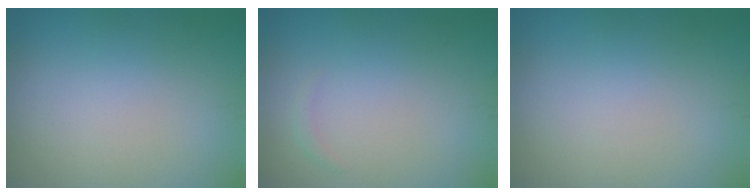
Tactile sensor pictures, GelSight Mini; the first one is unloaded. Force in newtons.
{"total": 0.5, "press": 0.5, "slide": 0.0}
{"total": 0.0}